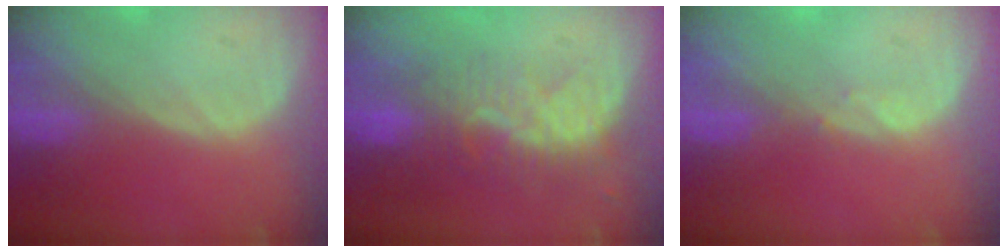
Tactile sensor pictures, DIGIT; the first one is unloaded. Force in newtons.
{"total": 8.1, "press": 7.4, "slide": 3.5}
{"total": 0.7, "press": 0.7, "slide": 0.2}